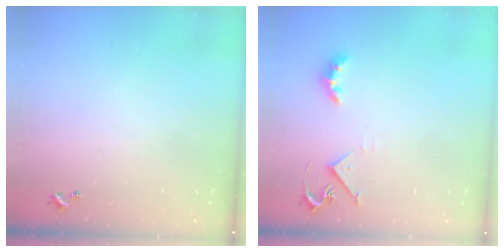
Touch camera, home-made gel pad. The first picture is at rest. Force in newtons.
{"total": 3.6, "press": 3.5, "slide": 0.6}